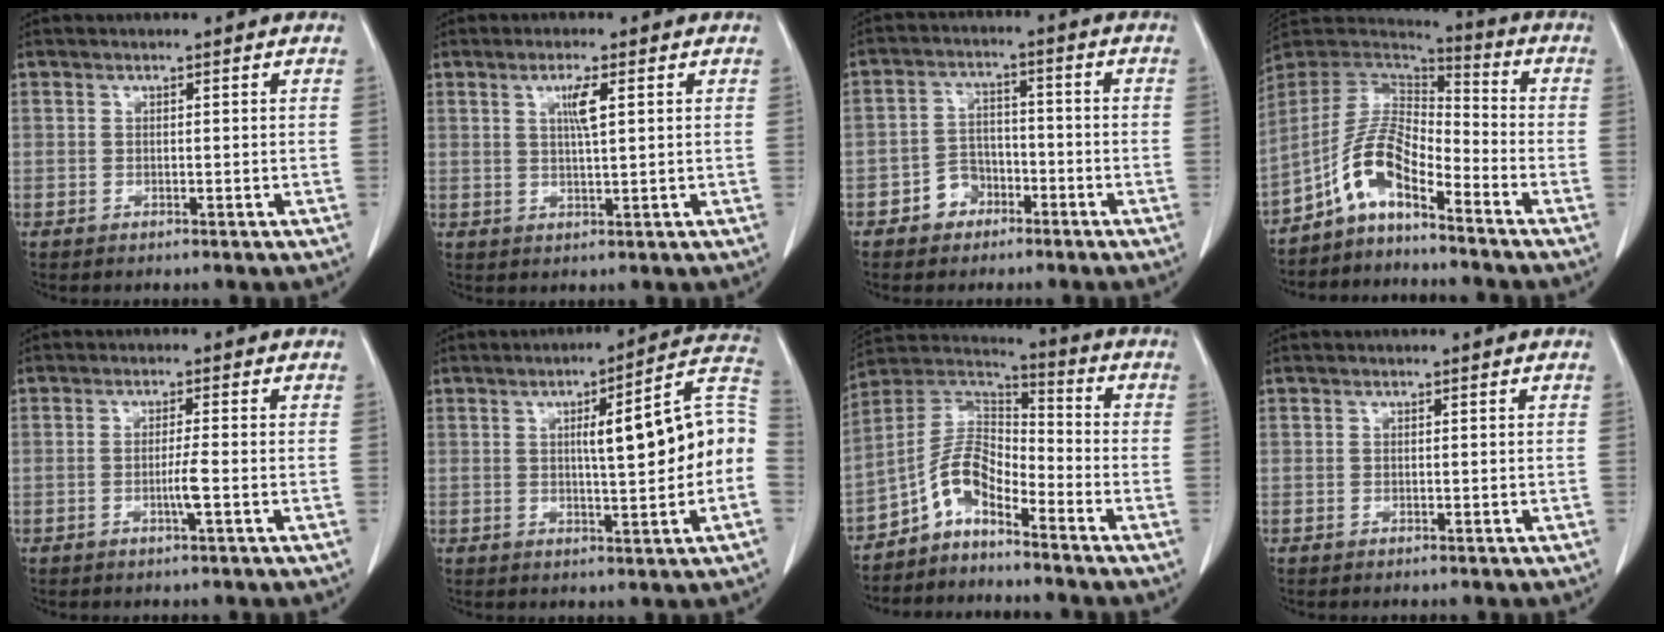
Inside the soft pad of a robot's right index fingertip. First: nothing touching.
{"total": 3.5, "force": [1.2, 0.1, 3.2], "torque": [-0.060, -0.001, 0.021]}
{"total": 4.8, "force": [-2.7, 3.7, 1.5], "torque": [-0.024, 0.018, -0.047]}
{"total": 9.3, "force": [-5.9, 2.8, 6.6], "torque": [-0.143, 0.023, -0.118]}
{"total": 2.5, "force": [-0.7, -0.4, 2.4], "torque": [-0.041, -0.002, -0.012]}
{"total": 13.9, "force": [-0.2, 0.9, 13.9], "torque": [-0.180, 0.028, -0.005]}
{"total": 8.2, "force": [-5.5, 3.2, 5.2], "torque": [-0.106, 0.033, -0.111]}
{"total": 0.0}